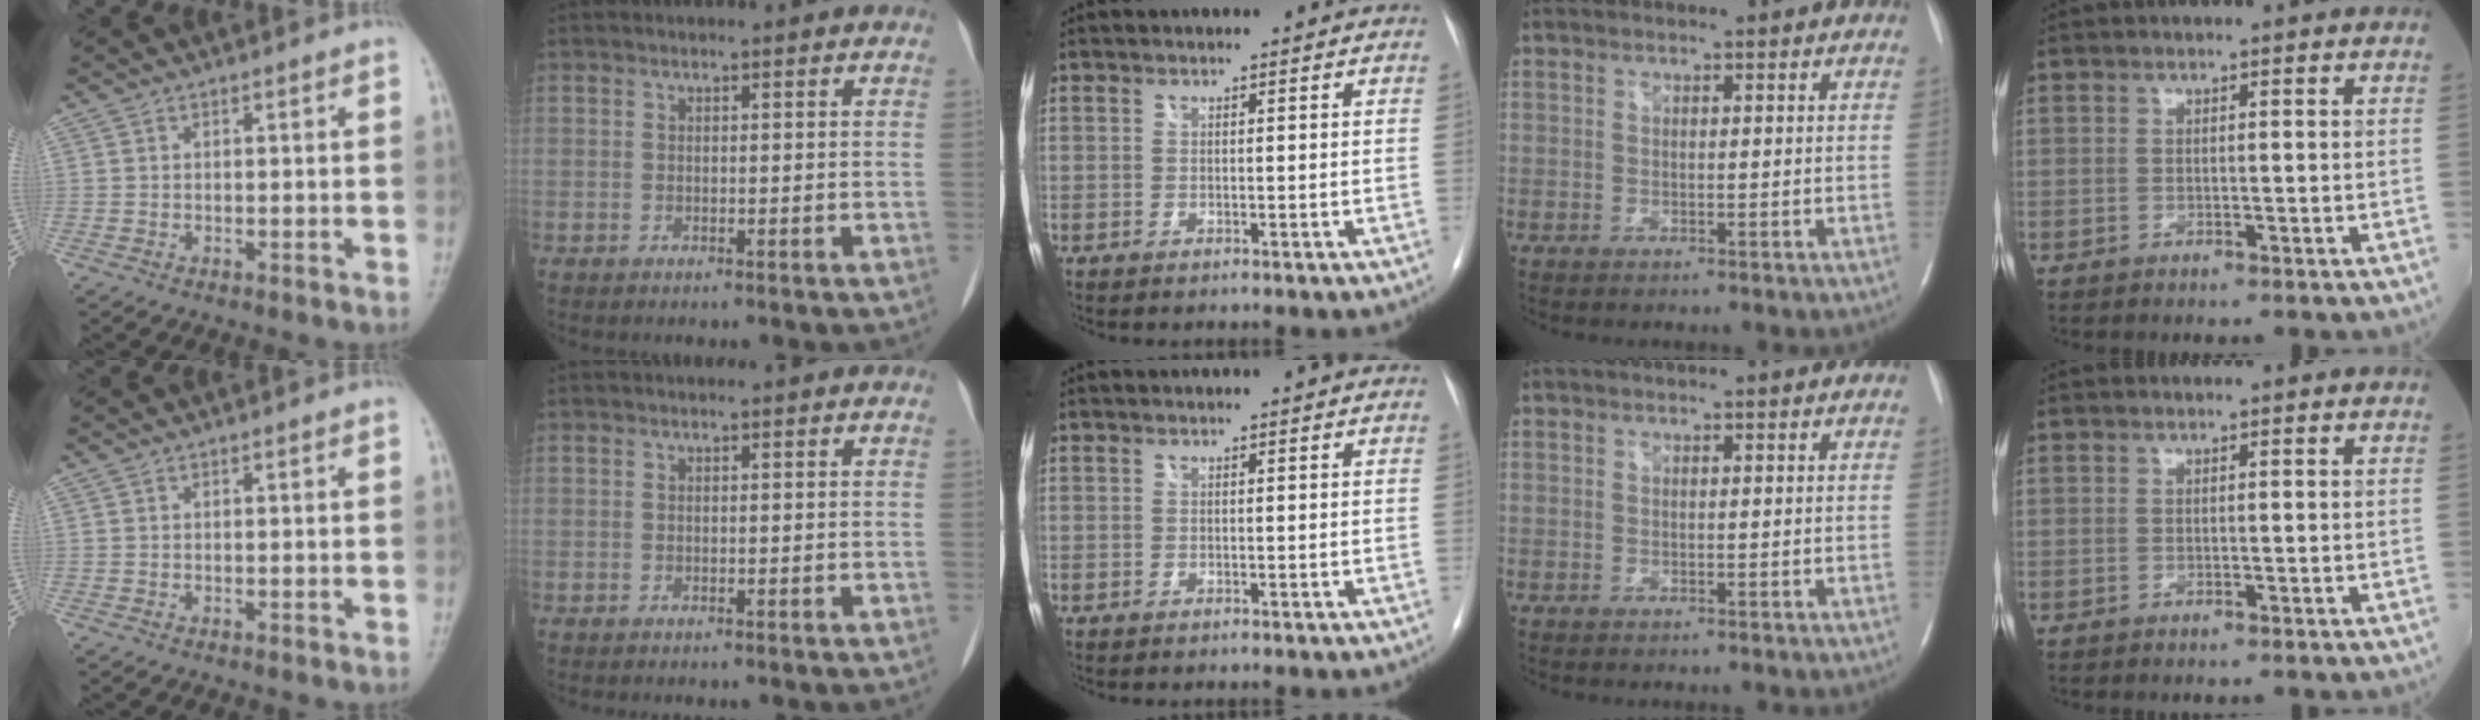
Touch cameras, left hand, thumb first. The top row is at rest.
{}